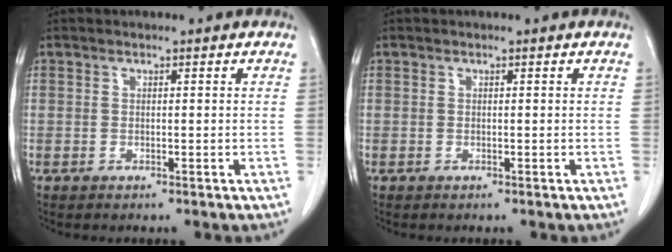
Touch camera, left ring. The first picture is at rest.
{"total": 0.0}